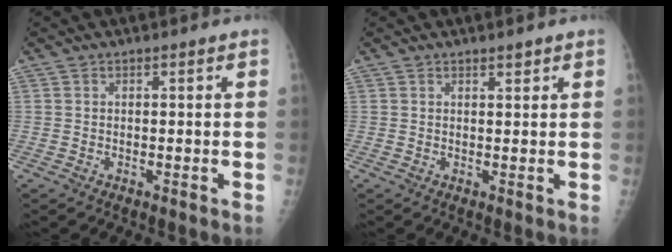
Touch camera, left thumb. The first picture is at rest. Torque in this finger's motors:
{"motor_torque": [-0.43, 0.06, -0.53, -0.16, -0.11]}